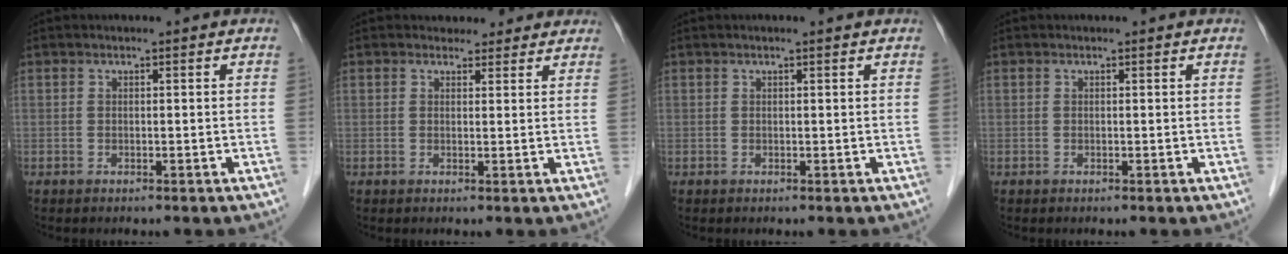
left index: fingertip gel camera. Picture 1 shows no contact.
{"total": 3.8, "force": [3.3, 1.9, 0.3], "torque": [0.006, 0.005, 0.033]}
{"total": 0.7, "force": [0.5, -0.1, 0.5], "torque": [-0.010, 0.006, 0.009]}
{"total": 0.0}